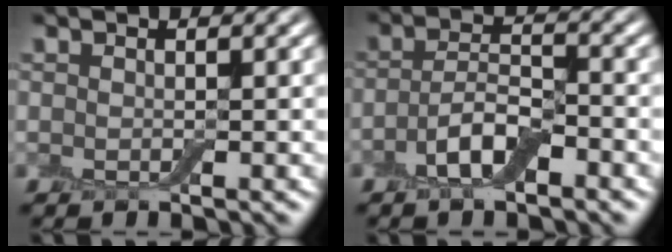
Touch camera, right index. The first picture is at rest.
{"total": 3.8, "force": [-1.8, 1.5, 3.0], "torque": [-0.061, 0.006, -0.039]}